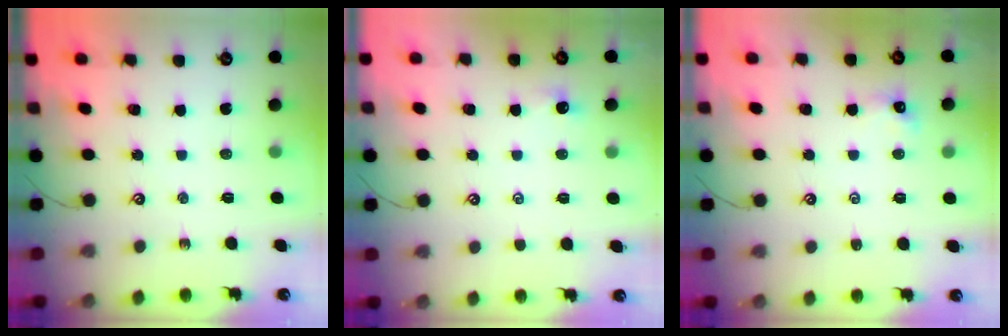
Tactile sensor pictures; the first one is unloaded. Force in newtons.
{"total": 0.5, "press": 0.4, "slide": 0.3}
{"total": 2.5, "press": 2.4, "slide": 0.7}